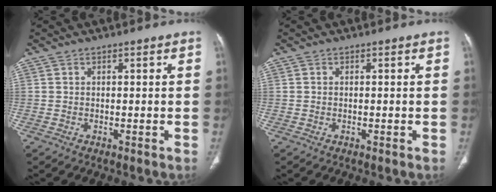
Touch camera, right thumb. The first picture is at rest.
{"total": 0.0}